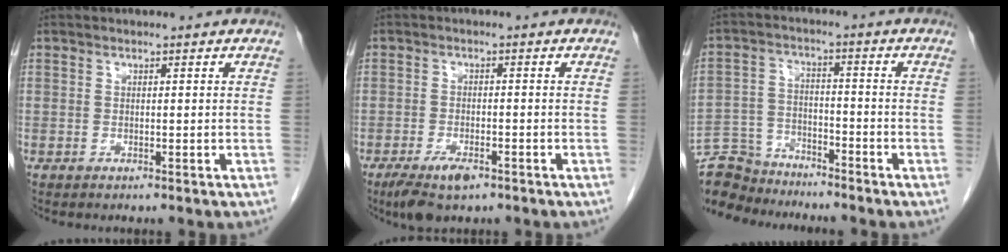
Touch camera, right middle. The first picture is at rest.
{"total": 5.5, "force": [-3.5, 1.9, 3.8], "torque": [-0.072, -0.008, -0.056]}
{"total": 10.8, "force": [-10.3, 3.3, 0.9], "torque": [-0.028, 0.011, -0.189]}